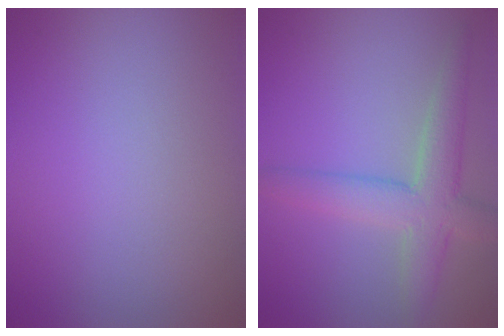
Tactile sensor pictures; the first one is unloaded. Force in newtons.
{"total": 5.1, "press": 5.1, "slide": 0.3}